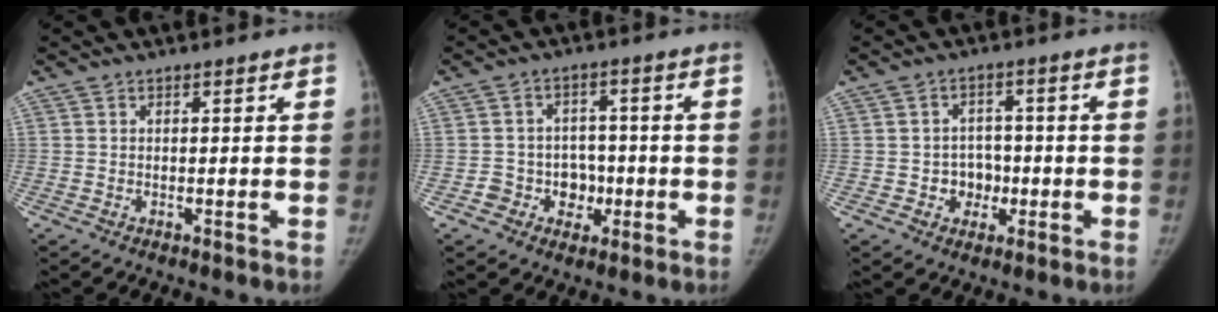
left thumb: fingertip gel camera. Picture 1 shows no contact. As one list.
[{"total": 6.8, "force": [-2.1, 6.1, 2.2], "torque": [0.011, 0.023, -0.029]}, {"total": 5.3, "force": [-1.3, 4.7, 2.1], "torque": [0.003, 0.014, -0.021]}]